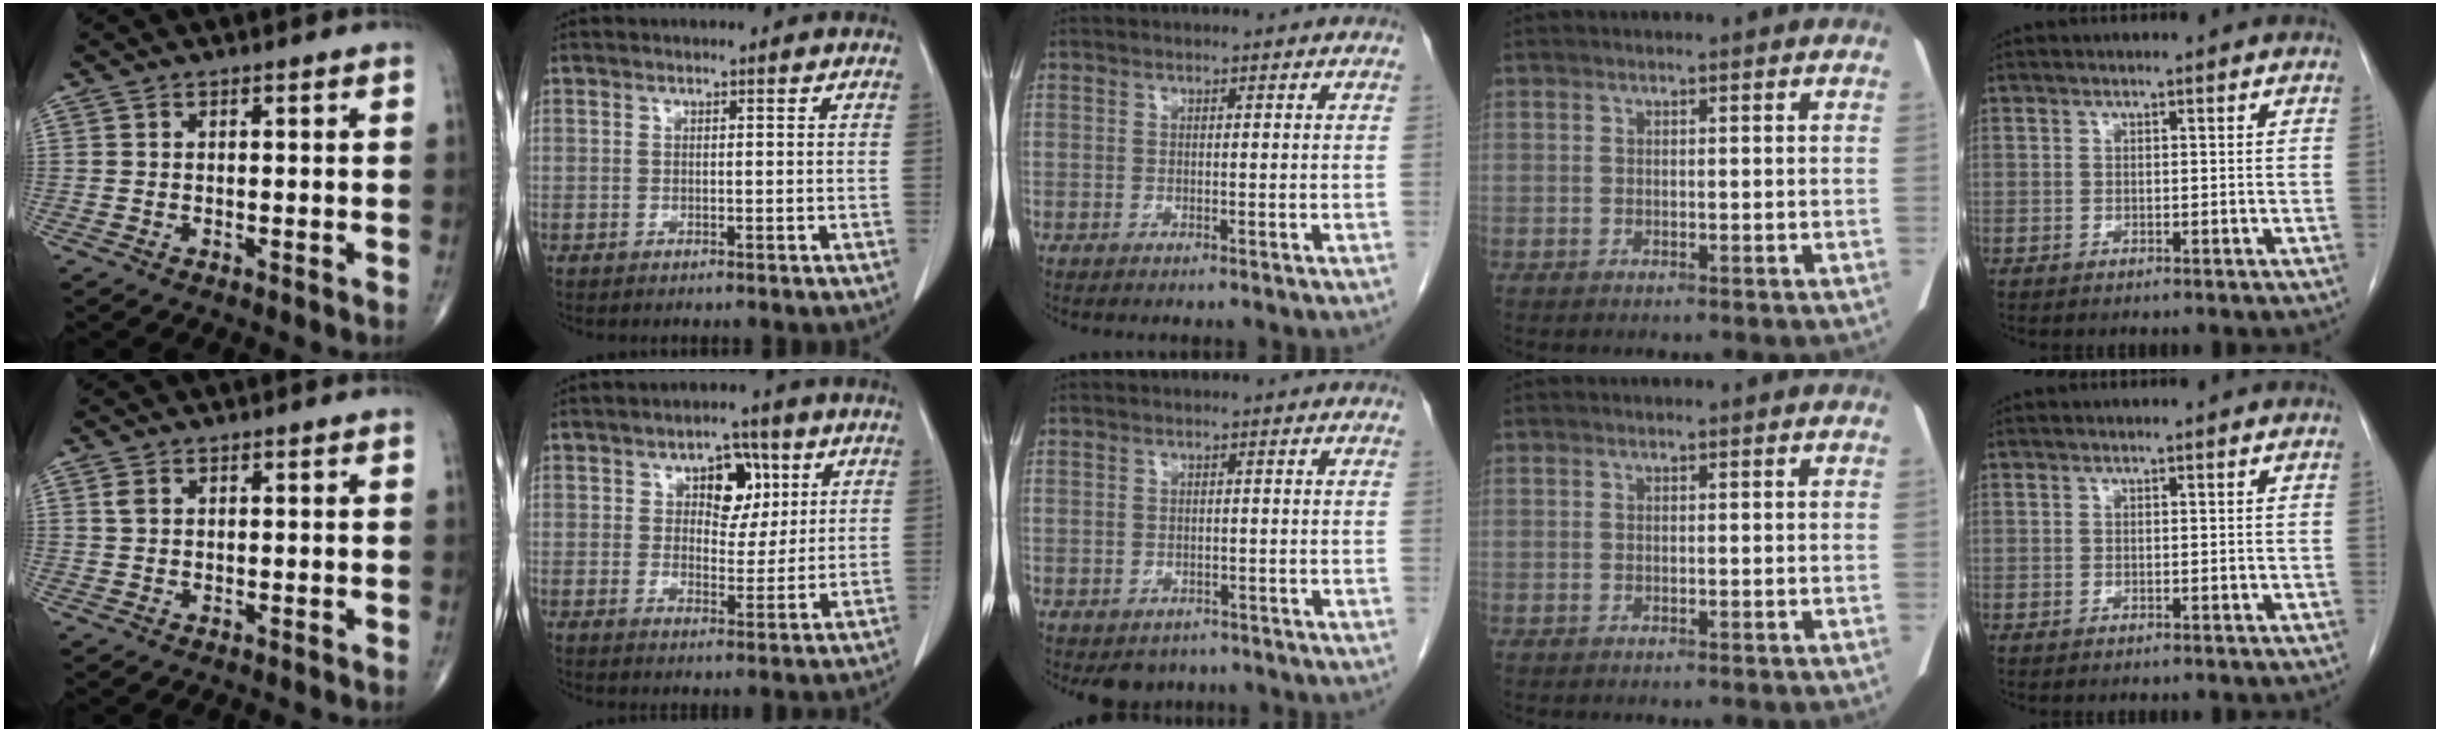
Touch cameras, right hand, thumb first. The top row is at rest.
{"thumb": {"total": 1.4, "force": [0.5, 1.0, 0.8], "torque": [-0.018, 0.003, 0.013]}, "index": {"total": 6.6, "force": [2.5, 3.8, 4.8], "torque": [-0.062, 0.014, 0.039]}, "middle": {"total": 3.6, "force": [-2.8, 2.2, 0.6], "torque": [-0.002, 0.004, -0.036]}}